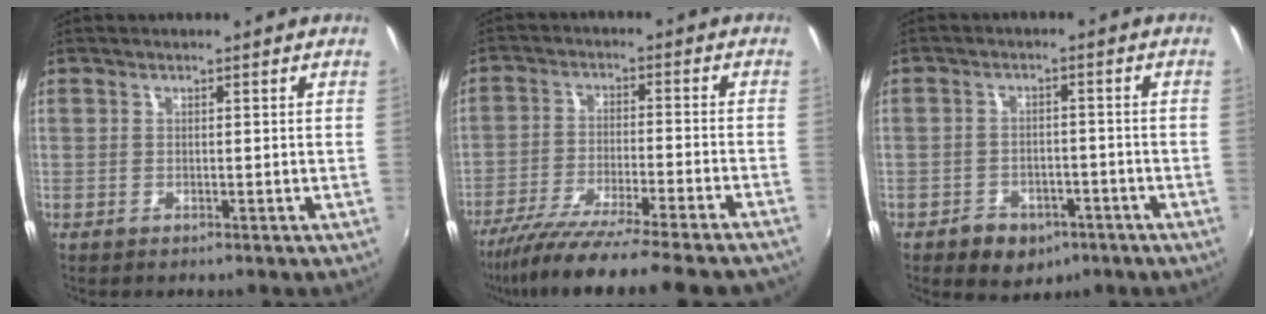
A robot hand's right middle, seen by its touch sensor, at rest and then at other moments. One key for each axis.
{"total": 21.0, "fx": -18.2, "fy": -0.4, "fz": 10.4, "tx": -0.186, "ty": -0.061, "tz": -0.280}
{"total": 7.7, "fx": -4.7, "fy": 5.2, "fz": 3.1, "tx": -0.085, "ty": 0.006, "tz": -0.054}